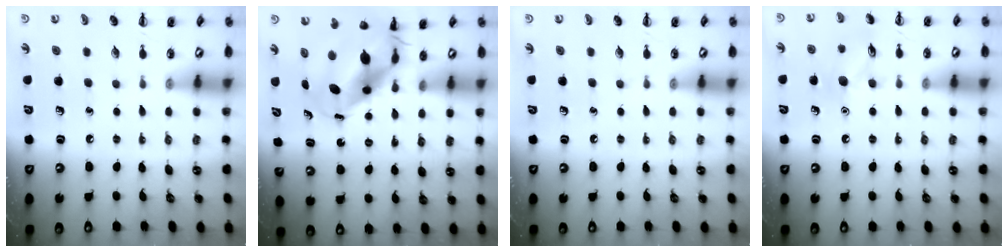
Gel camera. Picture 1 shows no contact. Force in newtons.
{"total": 8.2, "press": 8.0, "slide": 1.9}
{"total": 0.0}
{"total": 9.1, "press": 9.1, "slide": 0.7}